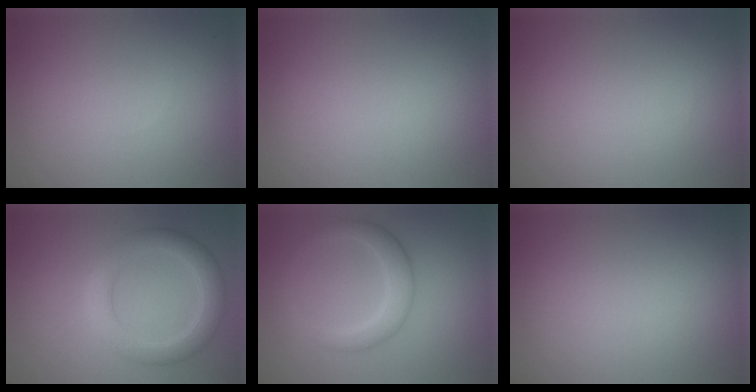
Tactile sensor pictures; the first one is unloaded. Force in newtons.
{"total": 0.0}
{"total": 0.0}
{"total": 3.8, "press": 3.8, "slide": 0.1}
{"total": 2.9, "press": 2.9, "slide": 0.1}
{"total": 0.0}